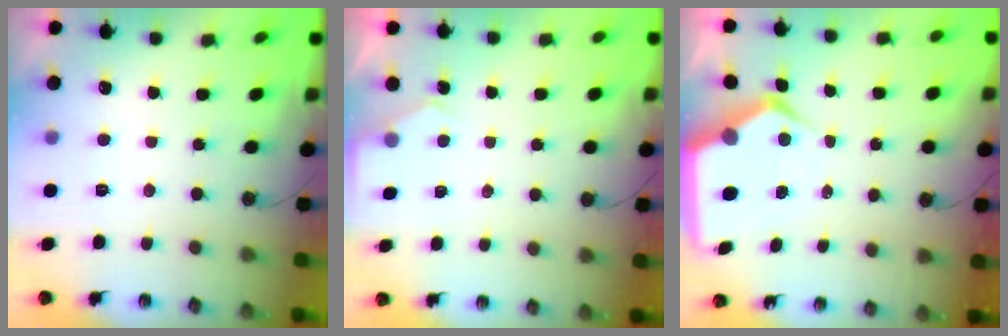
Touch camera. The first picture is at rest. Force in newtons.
{"total": 3.0, "press": 2.9, "slide": 0.5}
{"total": 7.9, "press": 7.8, "slide": 1.2}